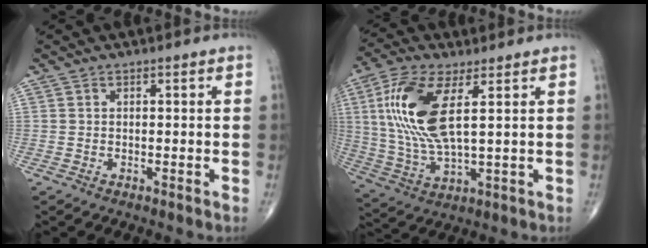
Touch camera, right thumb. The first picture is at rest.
{"total": 15.3, "force": [4.0, 5.4, 13.7], "torque": [-0.306, -0.012, 0.081]}